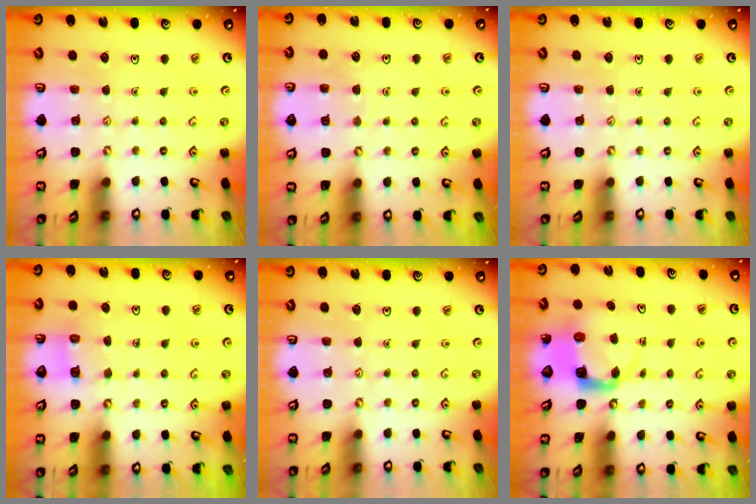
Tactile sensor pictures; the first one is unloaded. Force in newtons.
{"total": 3.1, "press": 3.1, "slide": 0.3}
{"total": 0.0}
{"total": 4.7, "press": 4.7, "slide": 0.4}
{"total": 0.0}
{"total": 3.9, "press": 3.9, "slide": 0.4}